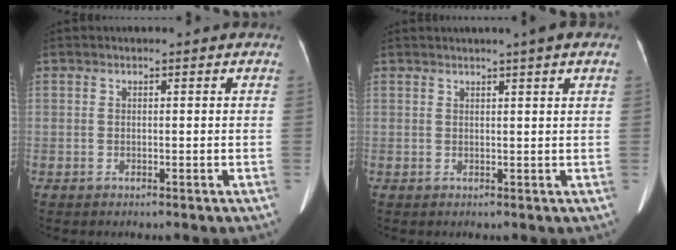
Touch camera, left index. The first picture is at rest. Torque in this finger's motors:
{"motor_torque": [0.04, -0.38, -0.01, 0.01]}